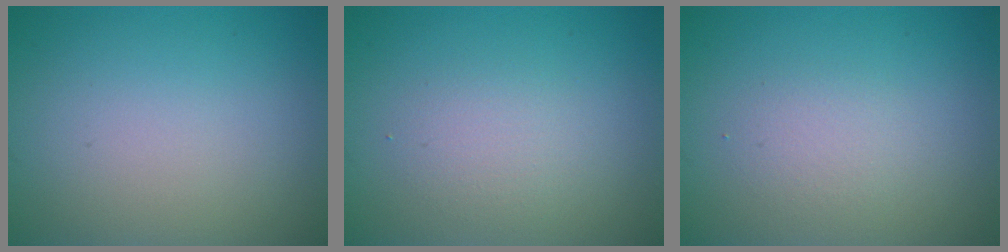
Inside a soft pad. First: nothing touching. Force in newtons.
{"total": 2.0, "press": 2.0, "slide": 0.1}
{"total": 1.6, "press": 1.6, "slide": 0.3}